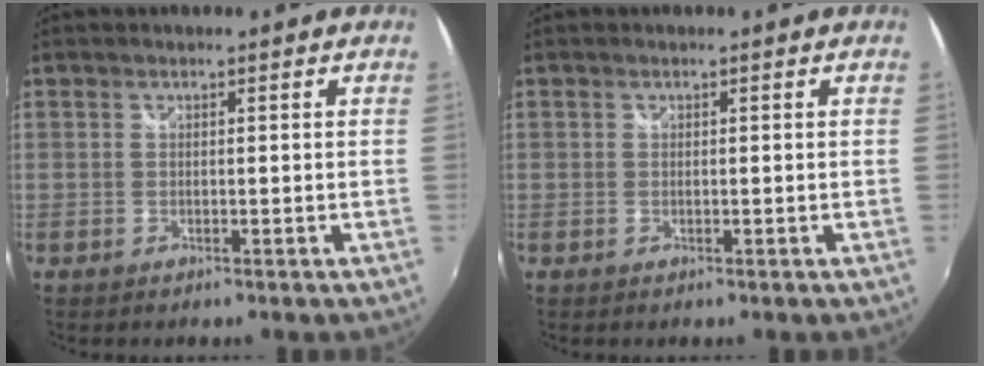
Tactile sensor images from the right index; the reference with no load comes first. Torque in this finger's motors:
{"motor_torque": [-0.05, -0.02, -0.02, 0.01]}